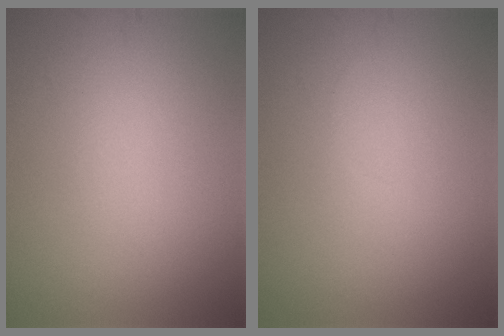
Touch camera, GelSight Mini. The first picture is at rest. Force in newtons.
{"total": 0.0}